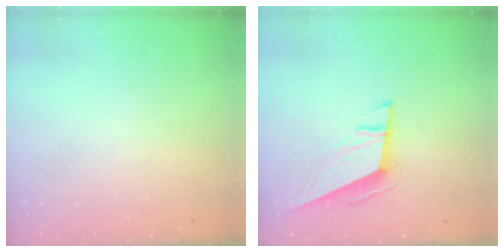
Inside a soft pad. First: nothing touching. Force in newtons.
{"total": 10.1, "press": 9.8, "slide": 2.7}